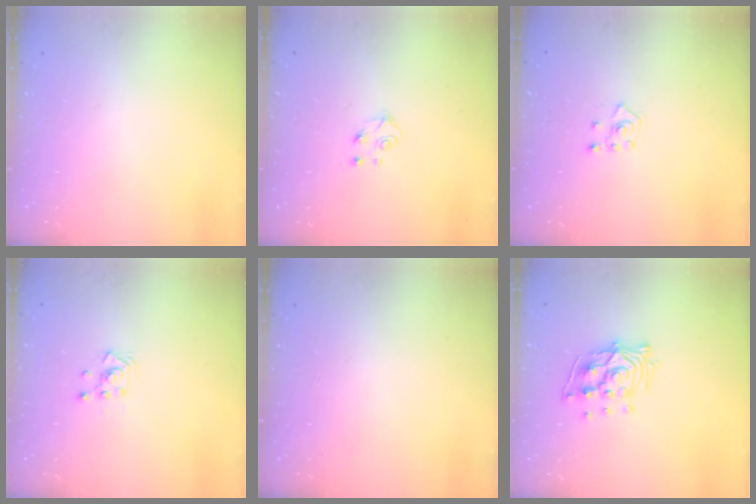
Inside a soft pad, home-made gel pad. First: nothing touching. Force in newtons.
{"total": 5.2, "press": 5.1, "slide": 0.7}
{"total": 4.1, "press": 4.1, "slide": 0.5}
{"total": 2.9, "press": 2.8, "slide": 0.3}
{"total": 0.0}
{"total": 11.7, "press": 11.6, "slide": 1.3}